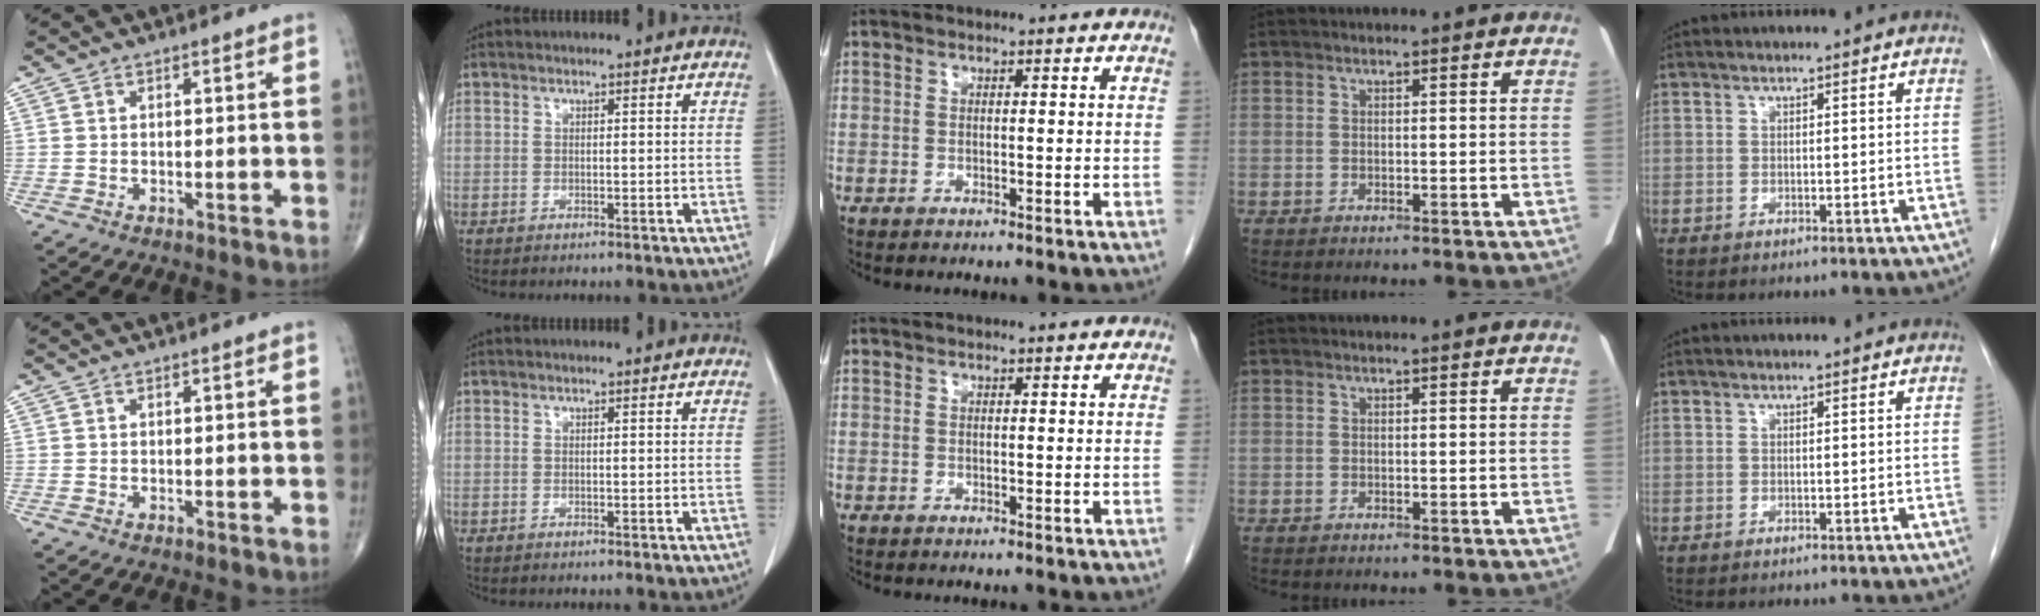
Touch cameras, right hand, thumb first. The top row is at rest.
{}